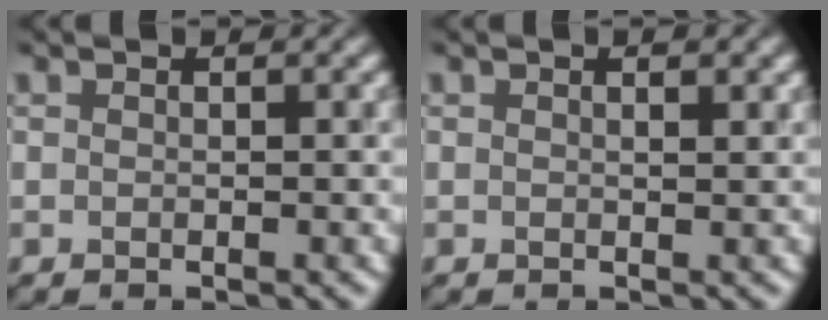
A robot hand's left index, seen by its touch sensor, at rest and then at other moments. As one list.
[{"total": 1.1, "force": [0.6, 0.2, 0.9], "torque": [-0.009, -0.002, 0.005]}]